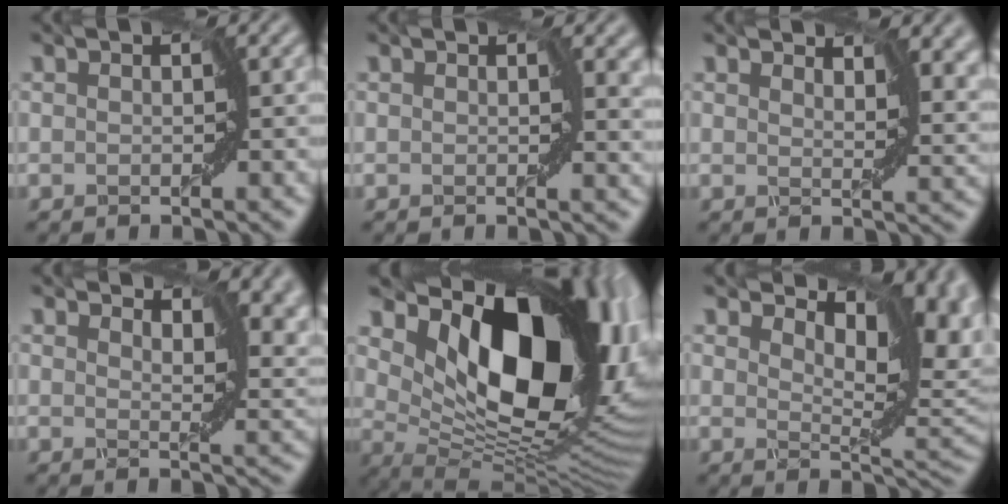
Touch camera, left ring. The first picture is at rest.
{"total": 2.6, "force": [0.5, 1.6, 1.9], "torque": [-0.018, -0.001, 0.002]}
{"total": 4.1, "force": [2.6, 1.8, 2.6], "torque": [-0.047, -0.002, 0.043]}
{"total": 5.6, "force": [3.7, 2.3, 3.6], "torque": [-0.058, -0.002, 0.058]}
{"total": 16.7, "force": [5.7, 8.7, 13.1], "torque": [-0.184, -0.011, 0.102]}
{"total": 10.8, "force": [3.8, 5.4, 8.6], "torque": [-0.115, -0.007, 0.069]}